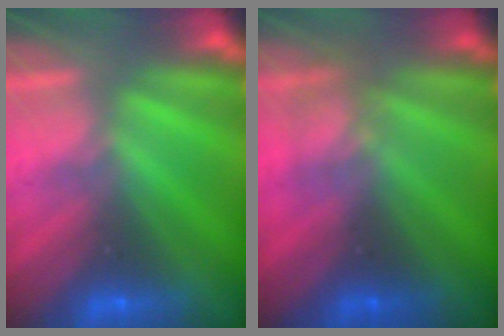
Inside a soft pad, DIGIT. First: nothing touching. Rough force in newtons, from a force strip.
{"total": 2.4}